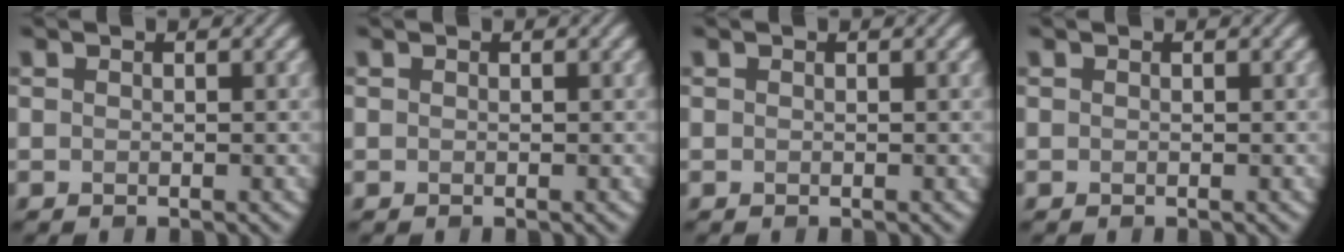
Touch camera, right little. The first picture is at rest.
{"total": 0.0}
{"total": 0.0}
{"total": 0.0}